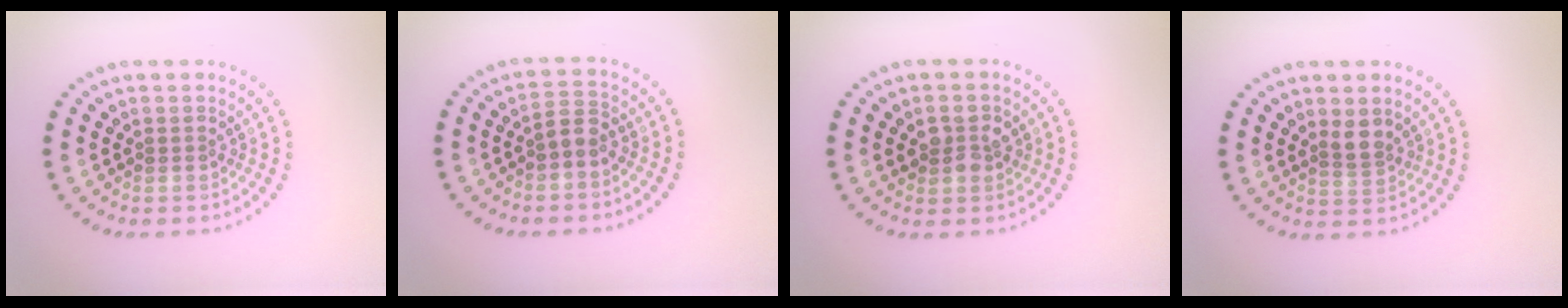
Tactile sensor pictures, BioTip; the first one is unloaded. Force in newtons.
{"total": 1.7, "press": 1.6, "slide": 0.7}
{"total": 2.5, "press": 2.4, "slide": 0.6}
{"total": 1.9, "press": 1.6, "slide": 1.0}